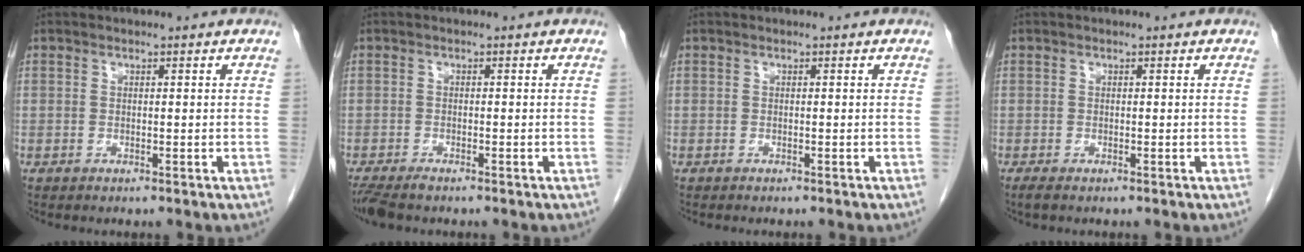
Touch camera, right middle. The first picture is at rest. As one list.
[{"total": 3.9, "force": [-3.2, 0.8, 2.0], "torque": [-0.040, -0.011, -0.054]}, {"total": 0.9, "force": [-0.8, 0.1, 0.4], "torque": [-0.013, -0.005, -0.010]}, {"total": 1.0, "force": [-0.8, 0.2, 0.6], "torque": [-0.013, -0.003, -0.013]}]